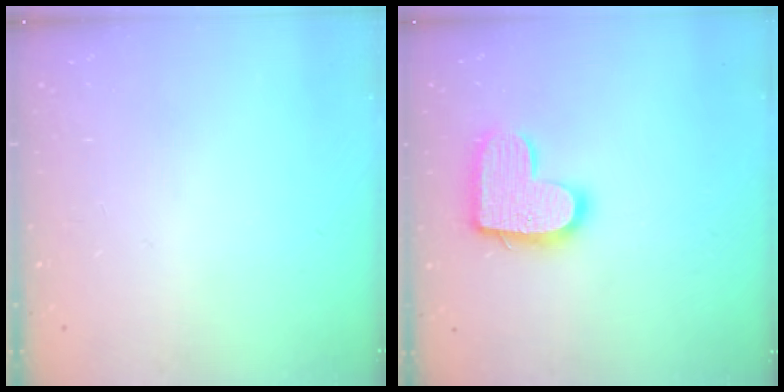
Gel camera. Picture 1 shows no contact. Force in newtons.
{"total": 14.6, "press": 14.6, "slide": 0.9}